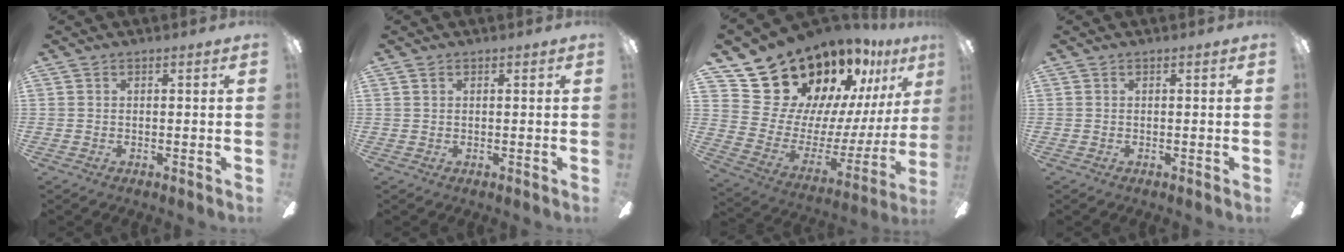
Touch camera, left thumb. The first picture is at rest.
{"total": 0.7, "force": [0.4, 0.5, 0.4], "torque": [-0.009, 0.004, 0.006]}
{"total": 21.0, "force": [17.8, 10.0, 5.1], "torque": [-0.094, -0.141, 0.344]}
{"total": 0.0}